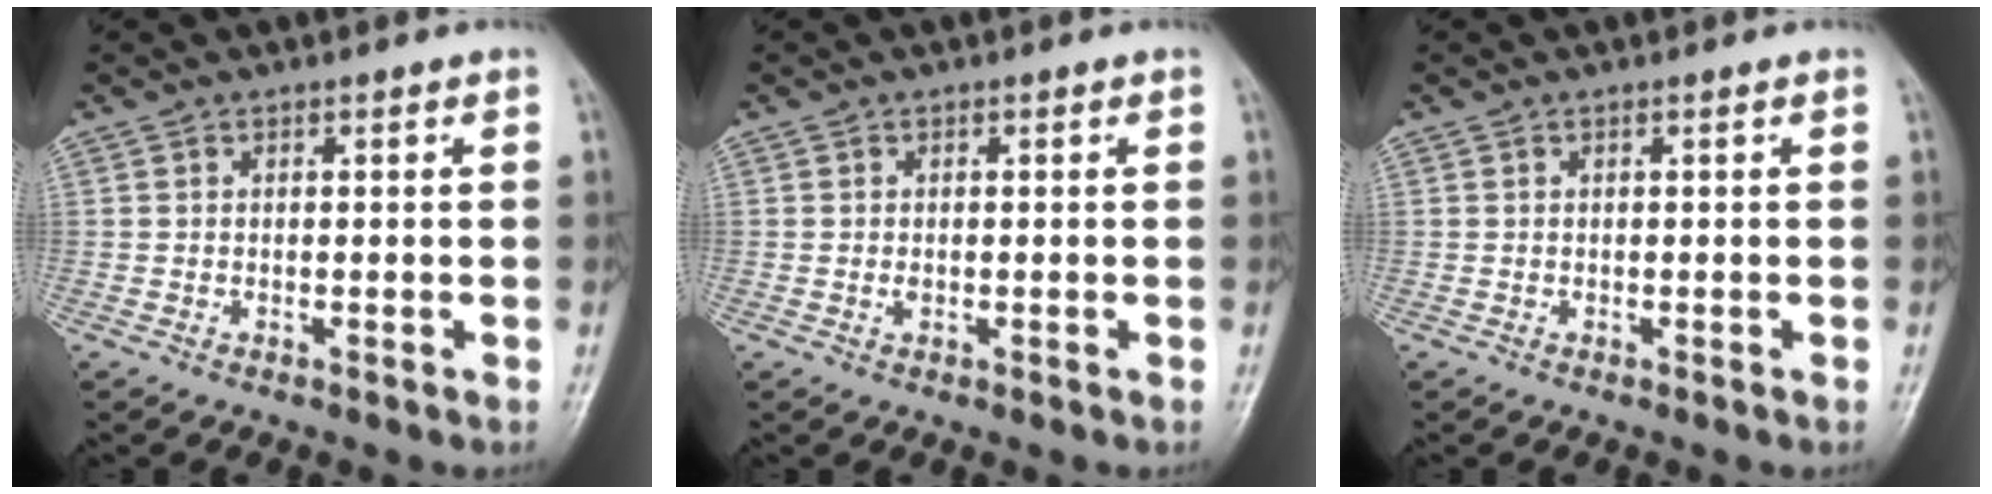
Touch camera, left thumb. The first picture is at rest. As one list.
[{"total": 0.9, "force": [-0.1, 0.7, 0.6], "torque": [-0.010, -0.001, -0.003]}, {"total": 0.0}]